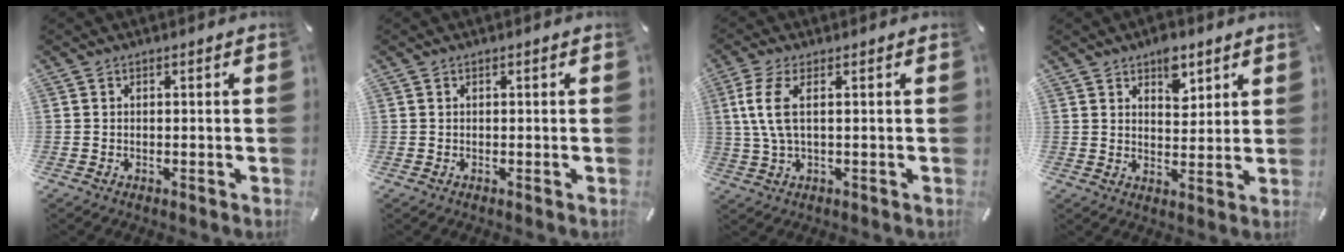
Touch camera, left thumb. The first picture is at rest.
{"total": 0.0}
{"total": 7.1, "force": [1.3, 2.2, 6.6], "torque": [-0.147, -0.007, 0.019]}
{"total": 6.7, "force": [4.3, 4.0, 3.1], "torque": [-0.019, -0.023, 0.068]}